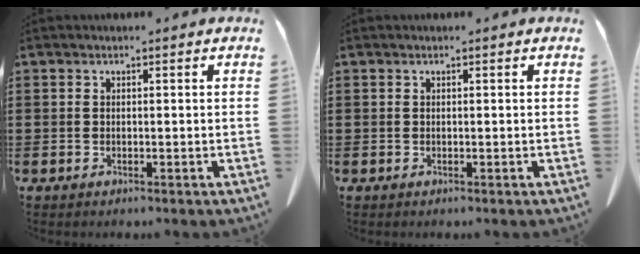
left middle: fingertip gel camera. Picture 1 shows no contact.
{"total": 0.0}